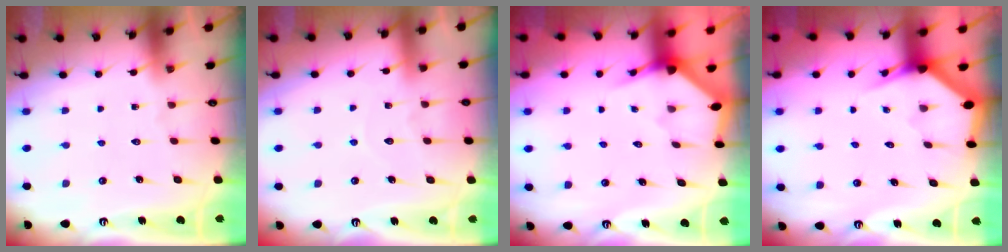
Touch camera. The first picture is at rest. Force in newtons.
{"total": 5.3, "press": 5.3, "slide": 0.5}
{"total": 3.3, "press": 3.3, "slide": 0.3}
{"total": 2.9, "press": 2.9, "slide": 0.2}